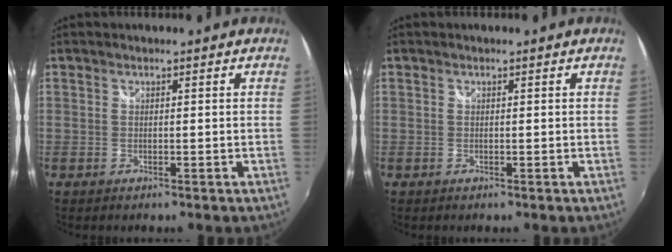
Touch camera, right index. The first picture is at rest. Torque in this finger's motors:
{"motor_torque": [-0.02, 0.00, 0.00, 0.00]}